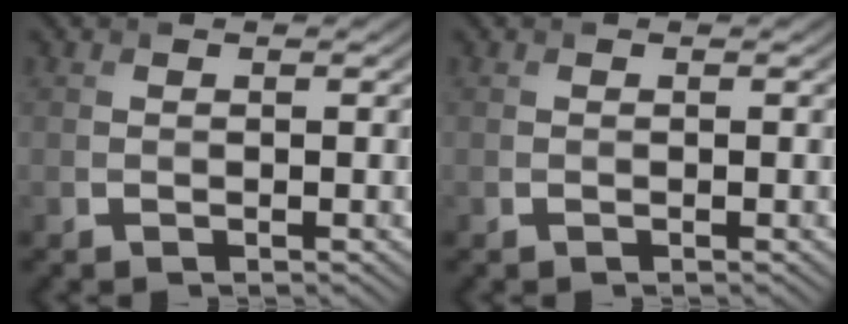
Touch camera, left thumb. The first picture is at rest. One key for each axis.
{"total": 0.0}